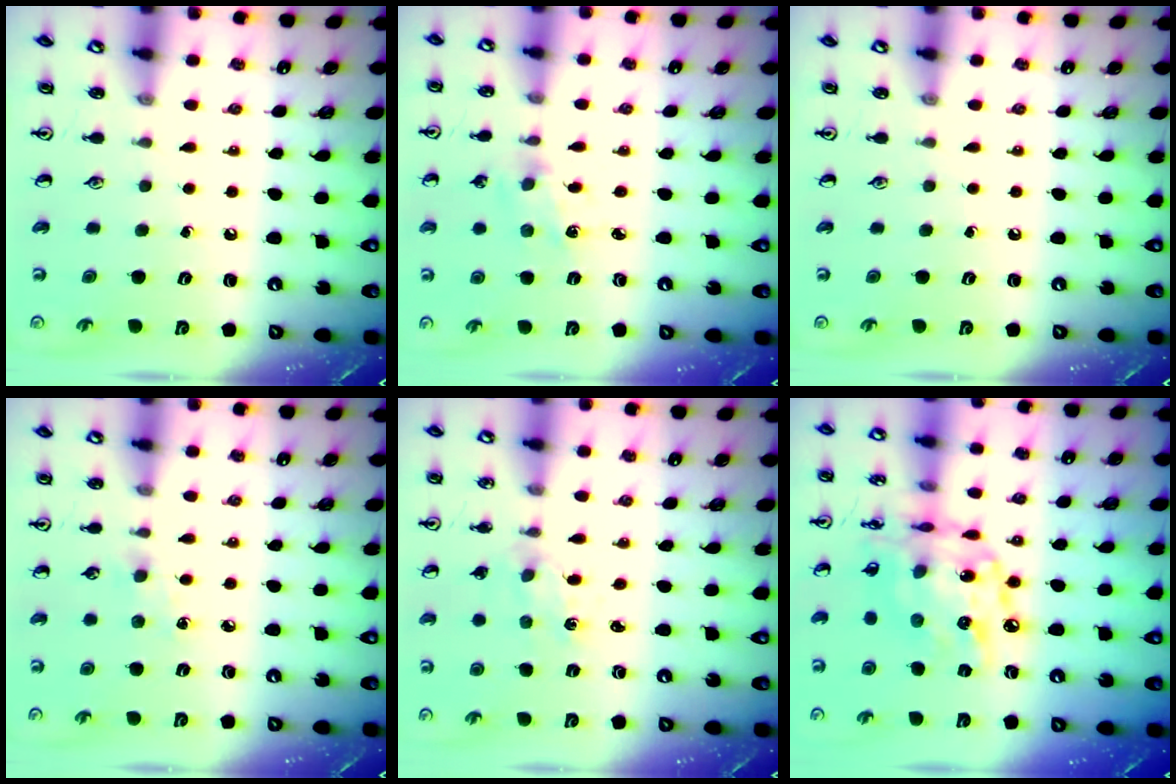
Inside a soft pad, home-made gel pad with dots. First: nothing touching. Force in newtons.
{"total": 1.8, "press": 1.8, "slide": 0.3}
{"total": 0.0}
{"total": 3.0, "press": 2.9, "slide": 0.4}
{"total": 1.9, "press": 1.9, "slide": 0.3}
{"total": 15.3, "press": 15.3, "slide": 1.1}